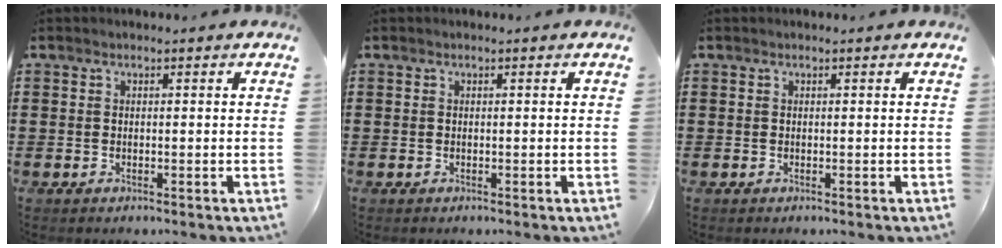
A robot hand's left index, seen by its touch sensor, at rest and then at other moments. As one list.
[{"total": 0.0}, {"total": 0.0}]